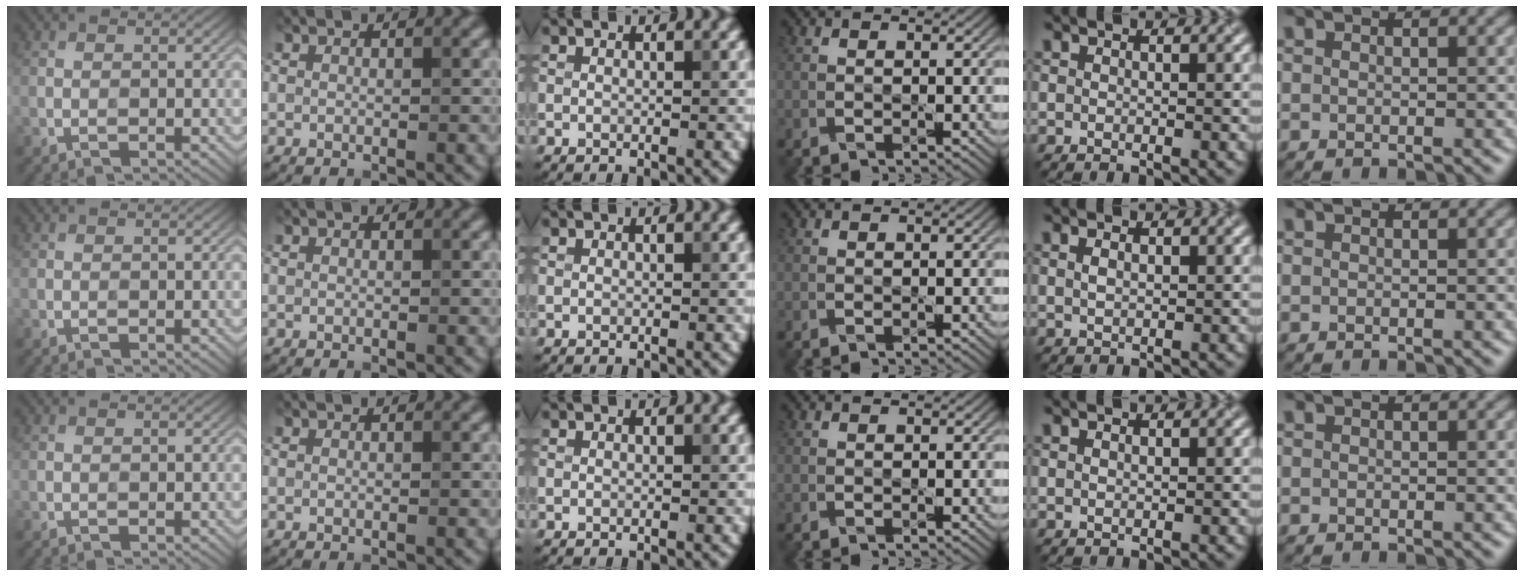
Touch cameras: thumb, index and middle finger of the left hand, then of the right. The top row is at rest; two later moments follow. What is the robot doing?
{"motion": "dispense", "object": "soap dispenser"}